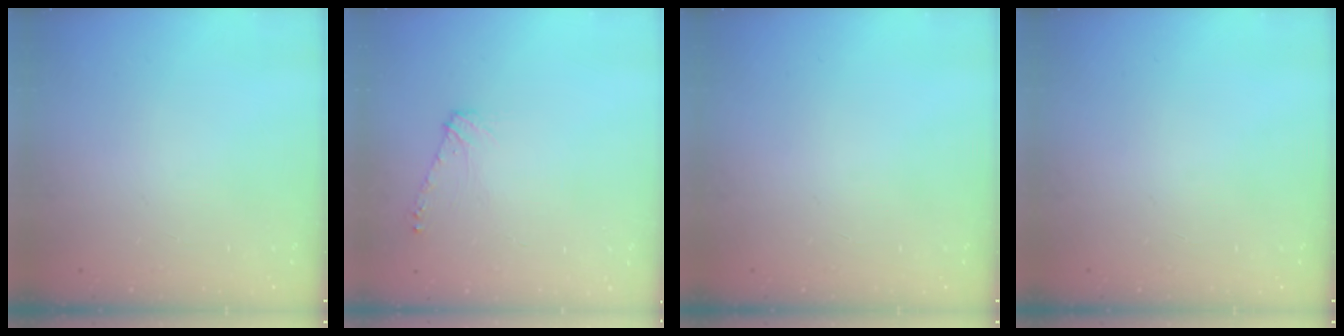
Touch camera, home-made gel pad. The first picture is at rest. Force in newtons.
{"total": 7.9, "press": 7.9, "slide": 0.9}
{"total": 0.0}
{"total": 0.0}